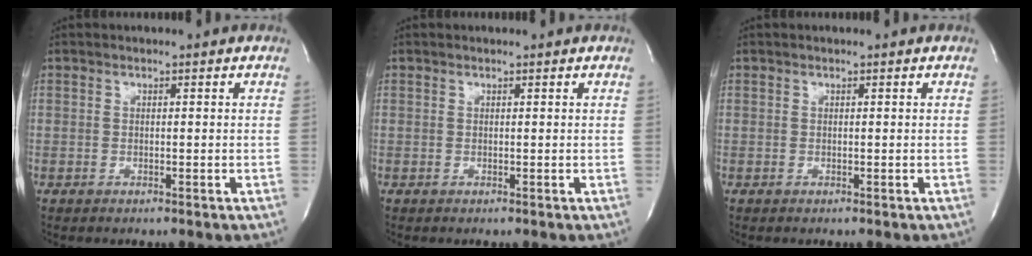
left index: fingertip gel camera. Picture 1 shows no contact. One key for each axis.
{"total": 0.0}
{"total": 0.0}